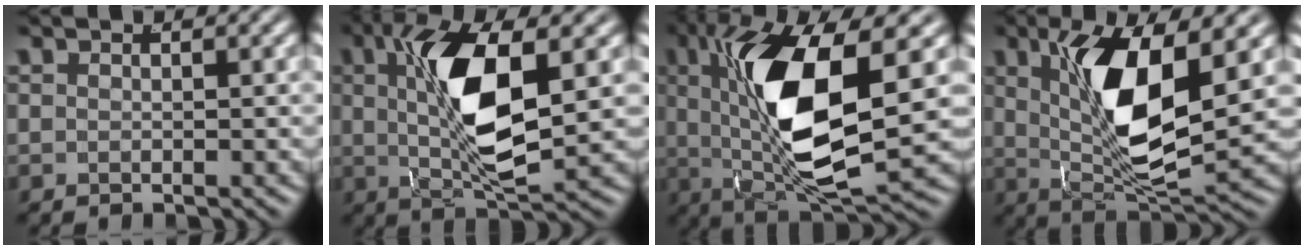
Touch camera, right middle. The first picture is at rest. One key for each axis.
{"total": 8.3, "fx": 1.0, "fy": 2.3, "fz": 7.9, "tx": -0.153, "ty": -0.007, "tz": 0.024}
{"total": 13.4, "fx": 1.3, "fy": 5.4, "fz": 12.2, "tx": -0.231, "ty": -0.019, "tz": 0.038}
{"total": 9.1, "fx": 1.4, "fy": 3.1, "fz": 8.5, "tx": -0.146, "ty": -0.010, "tz": 0.032}